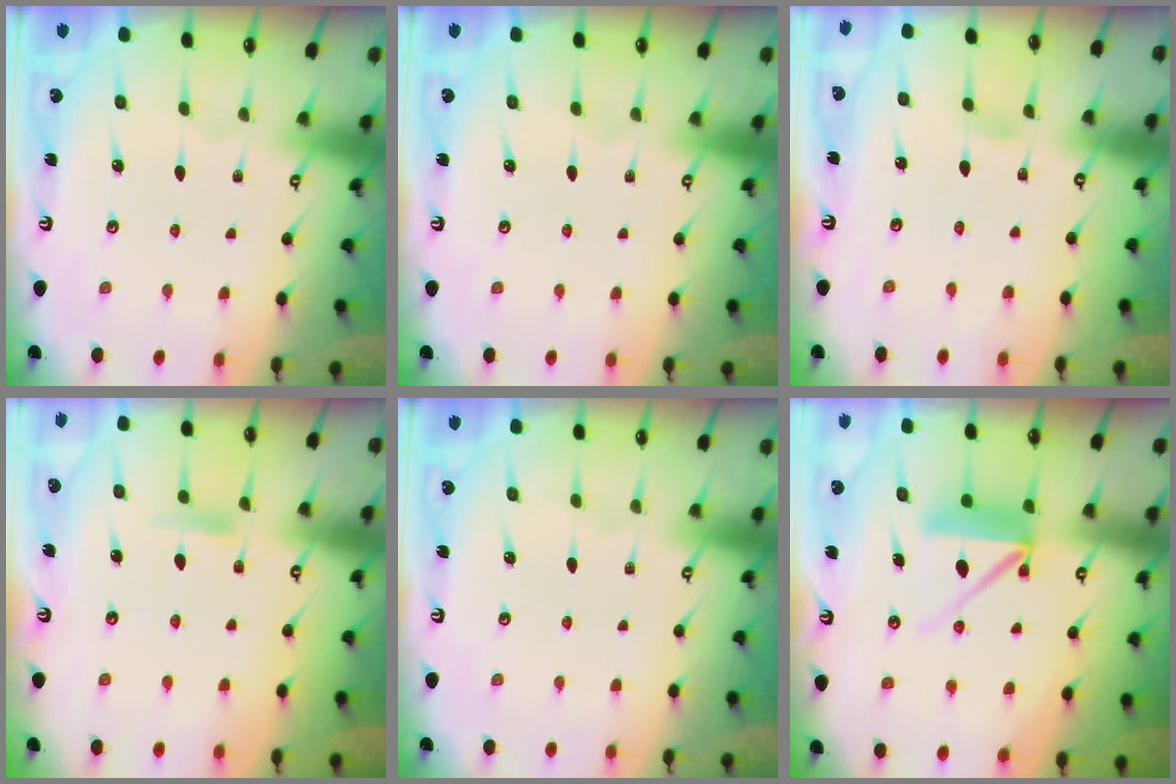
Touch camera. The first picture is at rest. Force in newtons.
{"total": 0.0}
{"total": 2.6, "press": 2.6, "slide": 0.3}
{"total": 7.4, "press": 7.4, "slide": 0.9}
{"total": 0.0}
{"total": 8.8, "press": 8.8, "slide": 0.9}